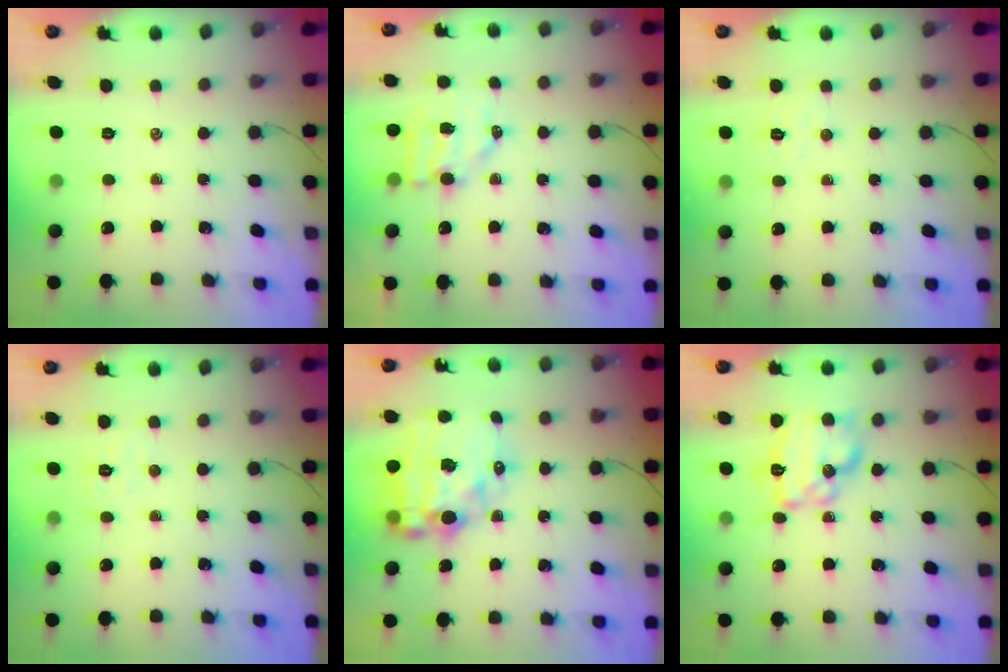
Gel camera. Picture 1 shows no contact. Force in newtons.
{"total": 6.5, "press": 6.5, "slide": 0.7}
{"total": 4.0, "press": 3.9, "slide": 0.8}
{"total": 3.3, "press": 3.2, "slide": 0.9}
{"total": 20.5, "press": 20.1, "slide": 4.4}
{"total": 14.7, "press": 14.7, "slide": 1.0}